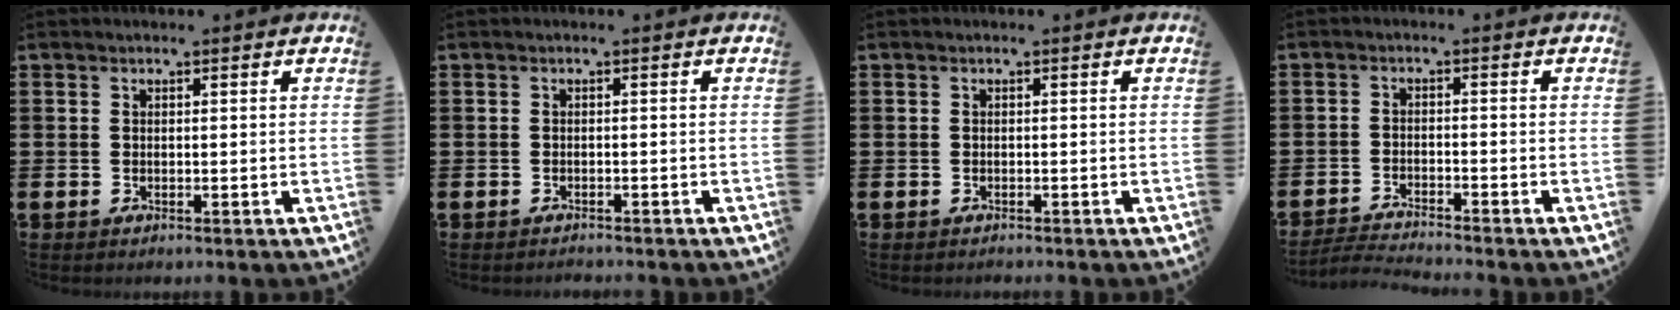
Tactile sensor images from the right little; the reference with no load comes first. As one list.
[{"total": 0.6, "force": [-0.6, 0.0, 0.0], "torque": [-0.001, -0.001, -0.012]}, {"total": 0.0}, {"total": 2.4, "force": [-2.3, -0.2, 0.3], "torque": [-0.006, 0.003, -0.048]}]